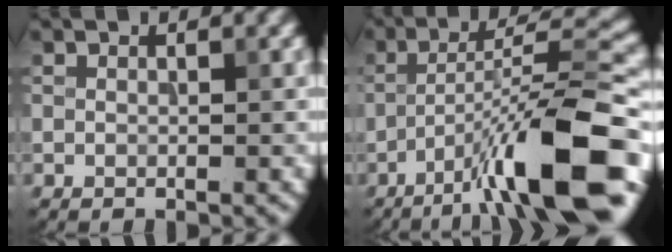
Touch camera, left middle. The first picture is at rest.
{"total": 13.1, "force": [-6.5, 2.3, 11.1], "torque": [-0.168, 0.019, -0.103]}